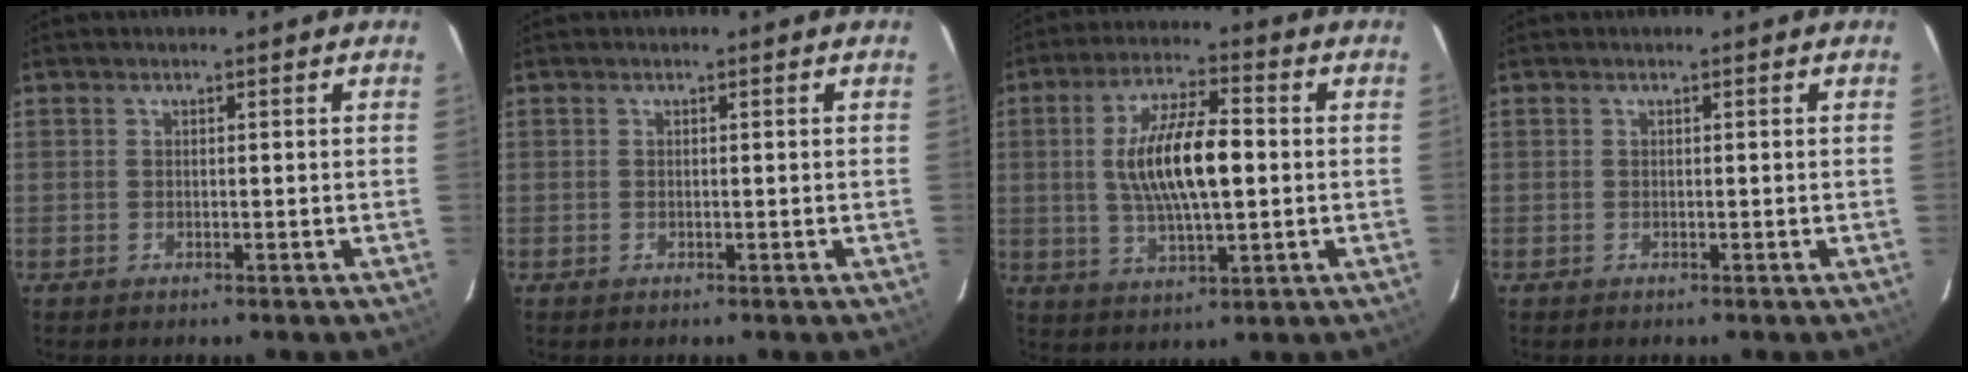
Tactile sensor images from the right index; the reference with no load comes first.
{"total": 0.0}
{"total": 13.4, "force": [0.6, 4.4, 12.6], "torque": [-0.236, 0.006, 0.017]}
{"total": 0.0}